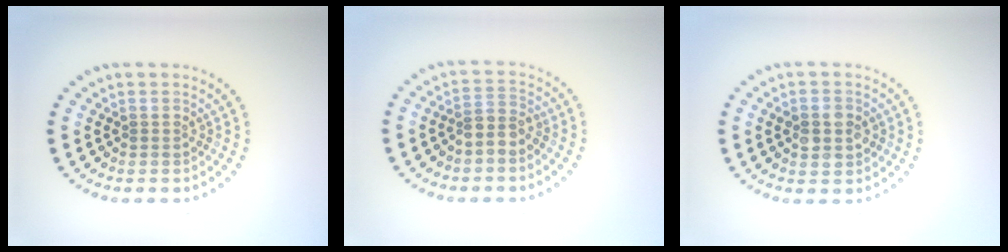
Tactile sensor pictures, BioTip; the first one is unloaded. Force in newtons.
{"total": 2.2, "press": 1.8, "slide": 1.1}
{"total": 2.6, "press": 2.6, "slide": 0.2}